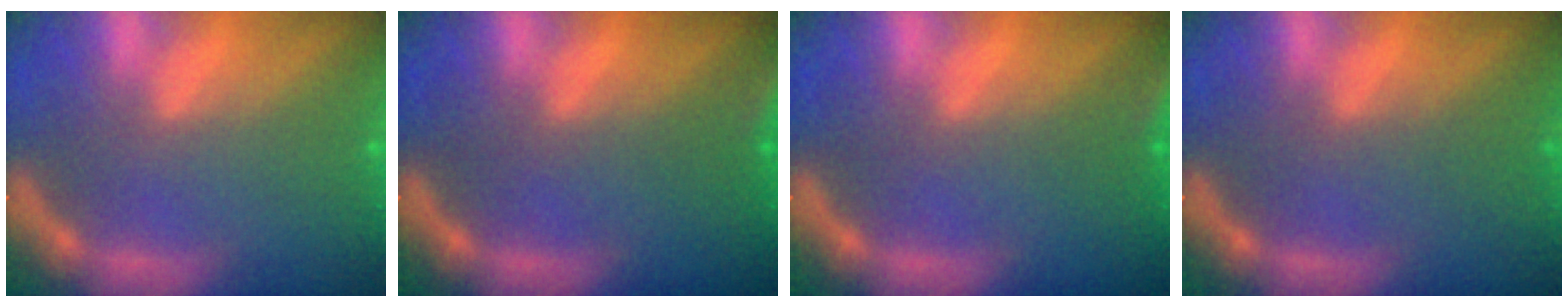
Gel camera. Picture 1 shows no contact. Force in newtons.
{"total": 1.9}
{"total": 1.9}
{"total": 0.0}